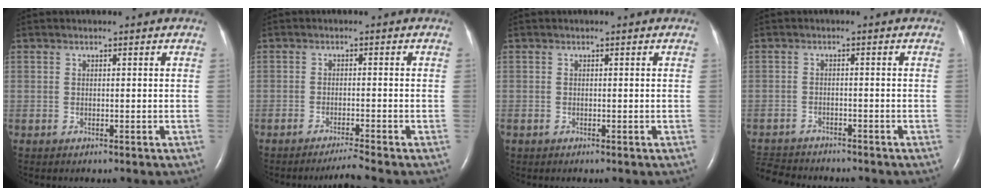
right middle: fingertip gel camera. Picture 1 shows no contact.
{"total": 2.7, "force": [-2.4, -1.2, 0.7], "torque": [-0.017, -0.012, -0.043]}
{"total": 0.0}
{"total": 7.9, "force": [-7.4, 1.8, 2.0], "torque": [-0.040, -0.009, -0.113]}